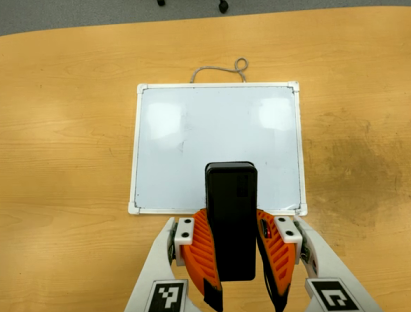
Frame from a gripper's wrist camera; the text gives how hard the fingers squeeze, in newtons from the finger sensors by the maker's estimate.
{"total": 9.4, "left": 7.7, "right": 11.1}